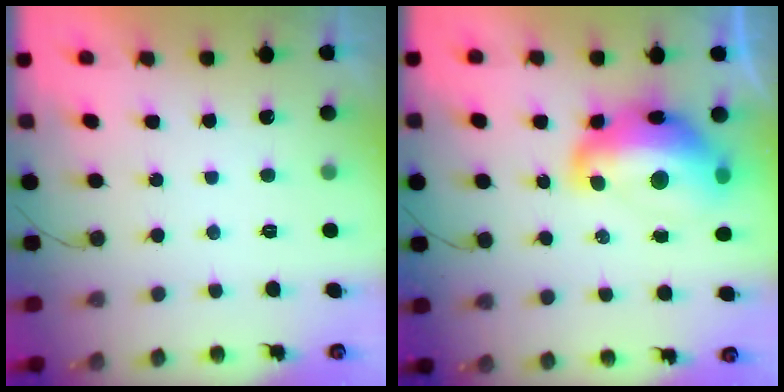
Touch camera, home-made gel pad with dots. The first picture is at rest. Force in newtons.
{"total": 18.6, "press": 18.6, "slide": 1.6}